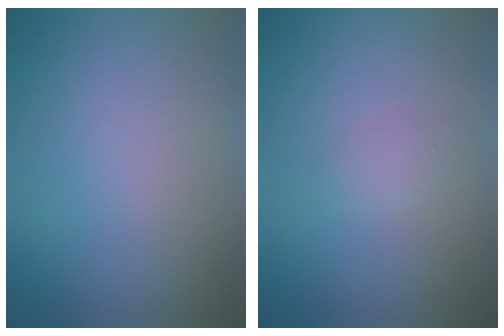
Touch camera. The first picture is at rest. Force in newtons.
{"total": 1.0, "press": 1.0, "slide": 0.1}